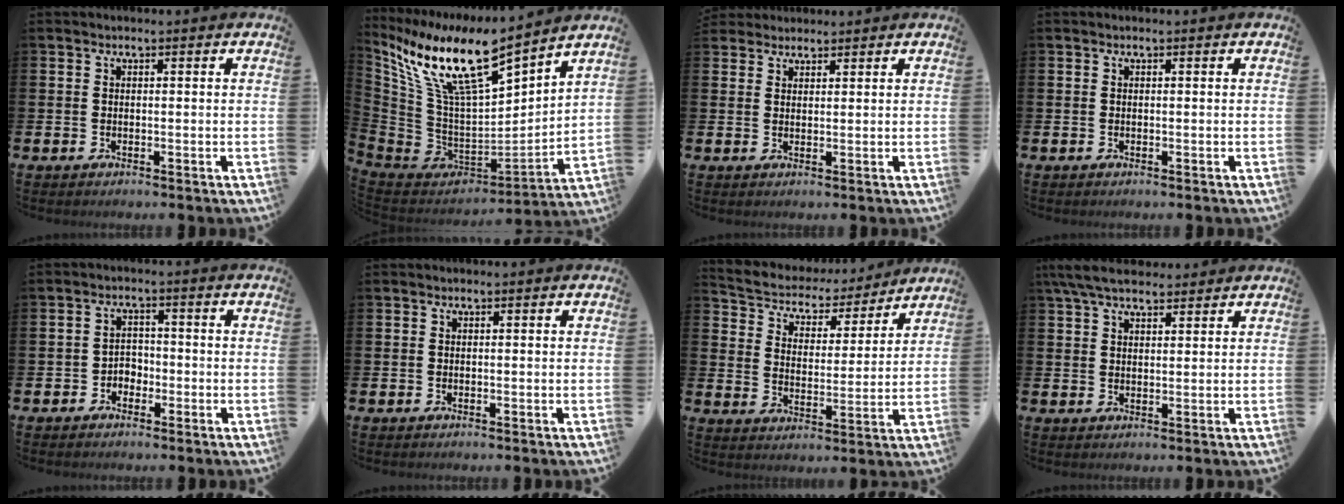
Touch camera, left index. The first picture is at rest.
{"total": 13.1, "force": [9.2, 2.9, 8.8], "torque": [-0.214, -0.058, 0.158]}
{"total": 2.5, "force": [2.3, 1.0, -0.1], "torque": [0.004, -0.007, 0.041]}
{"total": 0.0}
{"total": 2.4, "force": [-1.6, 1.7, 0.5], "torque": [-0.013, 0.006, -0.038]}
{"total": 0.0}
{"total": 5.8, "force": [5.4, 1.8, 0.8], "torque": [-0.051, -0.041, 0.092]}
{"total": 5.8, "force": [5.1, 1.7, 2.3], "torque": [-0.056, -0.012, 0.095]}